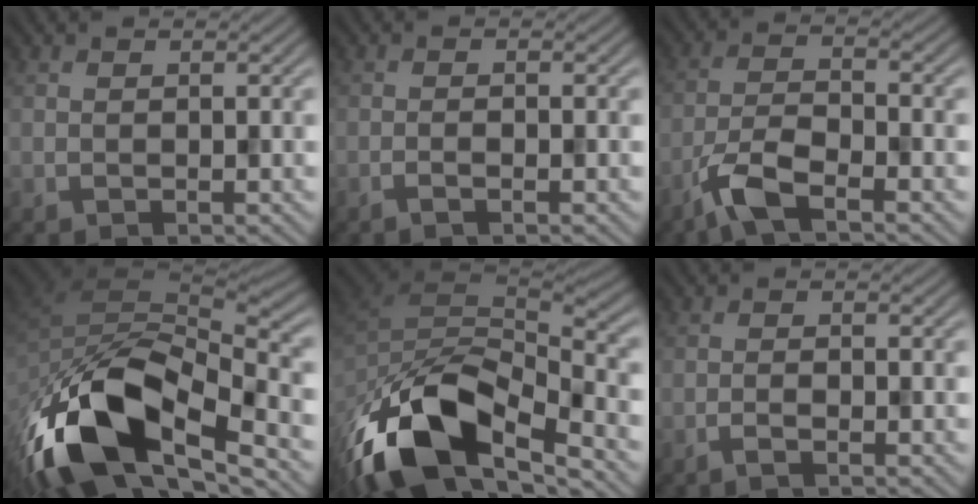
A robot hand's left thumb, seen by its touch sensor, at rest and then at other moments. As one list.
[{"total": 0.9, "force": [-0.6, 0.1, 0.7], "torque": [-0.013, 0.004, -0.014]}, {"total": 5.8, "force": [-3.9, 1.5, 4.0], "torque": [-0.090, -0.001, -0.091]}, {"total": 17.5, "force": [-8.4, 8.2, 13.0], "torque": [-0.285, -0.024, -0.152]}, {"total": 16.9, "force": [-9.4, 7.6, 11.8], "torque": [-0.283, -0.032, -0.158]}, {"total": 1.2, "force": [-0.8, 0.1, 0.9], "torque": [-0.017, 0.006, -0.019]}]